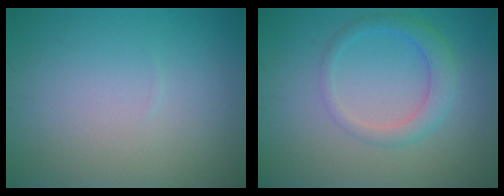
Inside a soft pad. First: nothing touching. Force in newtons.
{"total": 2.7, "press": 2.7, "slide": 0.1}